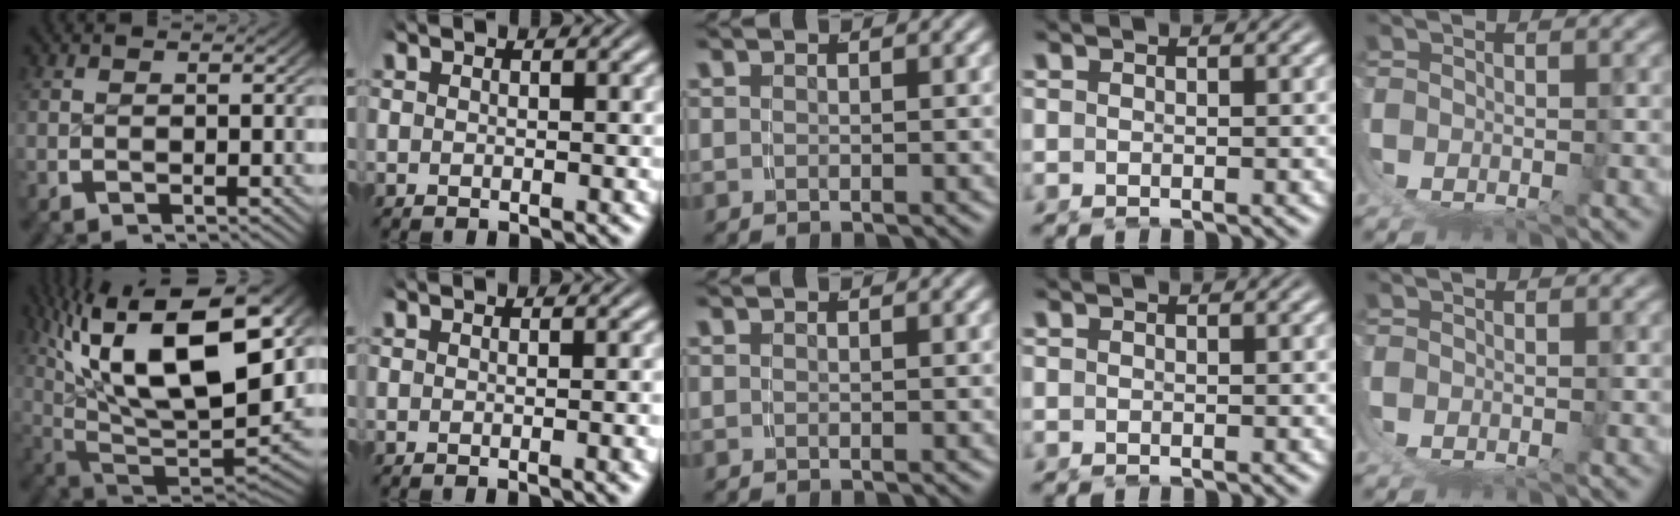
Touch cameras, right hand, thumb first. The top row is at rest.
{"thumb": {"total": 21.2, "force": [3.0, 13.0, 16.6], "torque": [-0.330, -0.050, 0.073]}, "index": {"total": 0.9, "force": [-0.3, -0.3, 0.8], "torque": [-0.009, 0.005, -0.007]}}